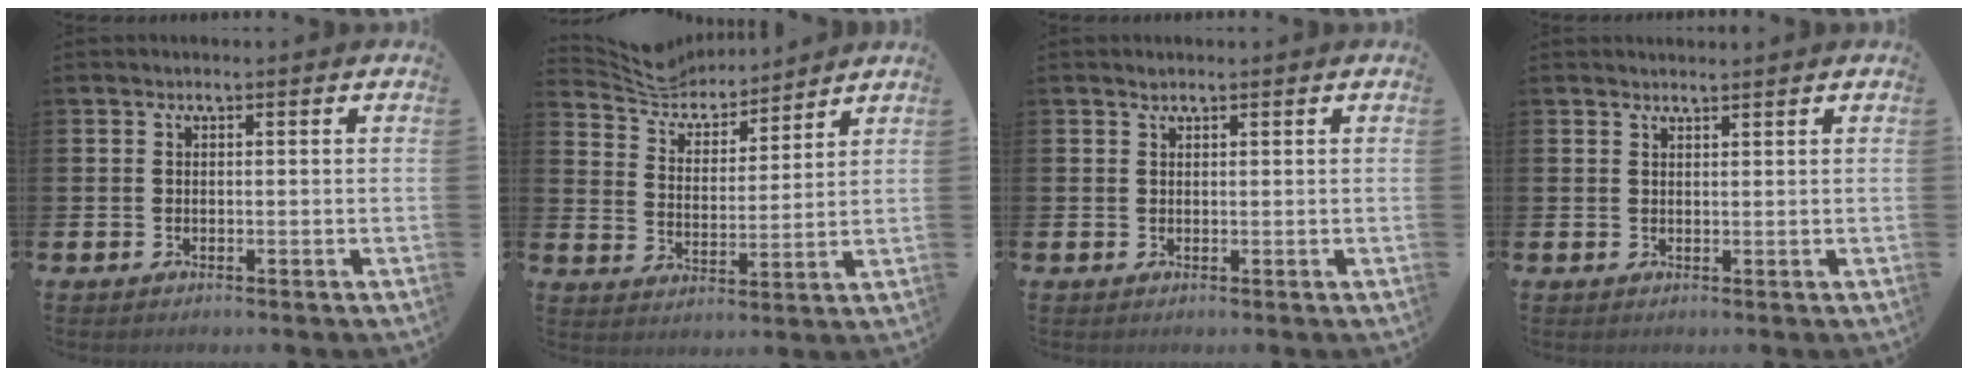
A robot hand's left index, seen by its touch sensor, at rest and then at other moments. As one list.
[{"total": 6.8, "force": [6.6, 1.5, 0.7], "torque": [-0.053, -0.044, 0.118]}, {"total": 0.9, "force": [0.8, 0.3, 0.0], "torque": [0.007, -0.002, 0.014]}, {"total": 1.3, "force": [1.3, -0.1, -0.1], "torque": [0.000, -0.005, 0.024]}]